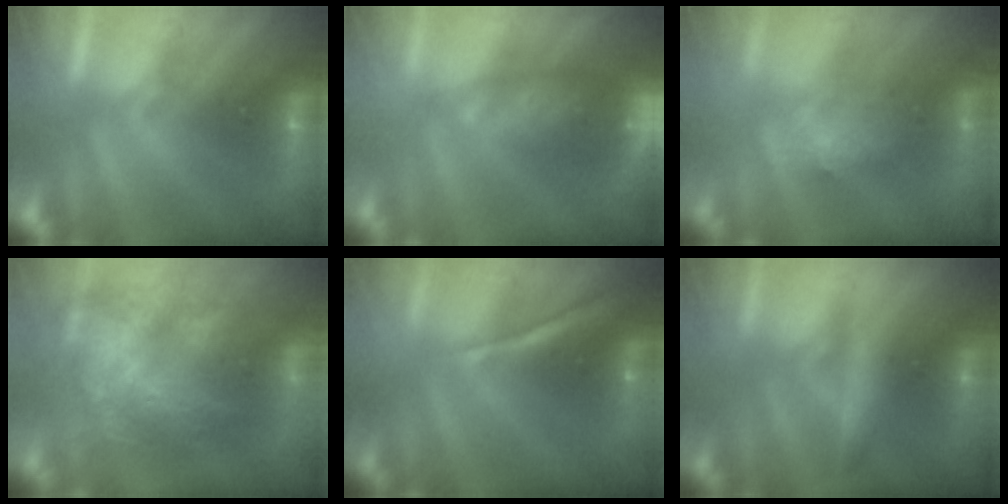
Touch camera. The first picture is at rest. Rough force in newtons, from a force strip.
{"total": 7.3}
{"total": 2.6}
{"total": 10.6}
{"total": 1.3}
{"total": 2.9}